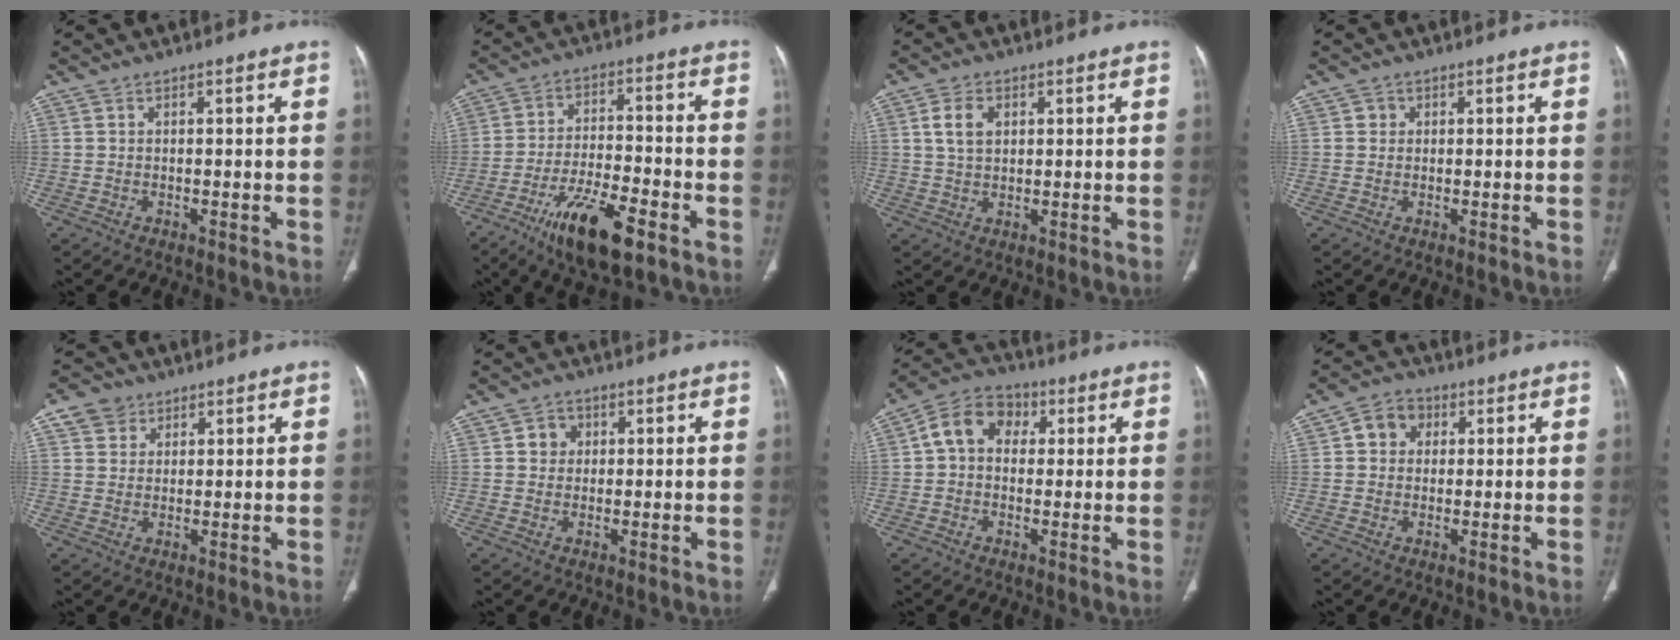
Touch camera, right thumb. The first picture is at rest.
{"total": 13.7, "force": [-7.9, 4.1, 10.4], "torque": [-0.186, 0.028, -0.132]}
{"total": 4.9, "force": [1.5, 3.3, 3.4], "torque": [-0.055, -0.003, 0.030]}
{"total": 1.3, "force": [0.3, 1.2, 0.2], "torque": [0.005, 0.002, 0.003]}
{"total": 4.8, "force": [2.5, 3.9, 1.3], "torque": [-0.009, -0.007, 0.047]}
{"total": 3.3, "force": [0.8, 3.0, 1.0], "torque": [0.004, 0.002, 0.009]}
{"total": 9.1, "force": [1.7, 7.1, 5.4], "torque": [-0.075, 0.024, 0.015]}
{"total": 5.4, "force": [1.3, 4.7, 2.3], "torque": [-0.016, 0.007, 0.015]}